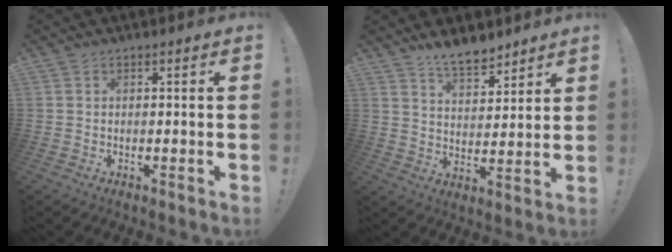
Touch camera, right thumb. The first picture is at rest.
{"total": 8.7, "force": [7.4, 3.2, 3.3], "torque": [-0.048, -0.048, 0.137]}